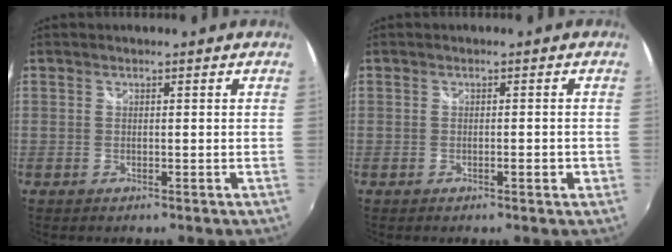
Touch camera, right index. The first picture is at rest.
{"total": 1.5, "force": [-0.5, 0.4, 1.3], "torque": [-0.017, 0.005, -0.005]}